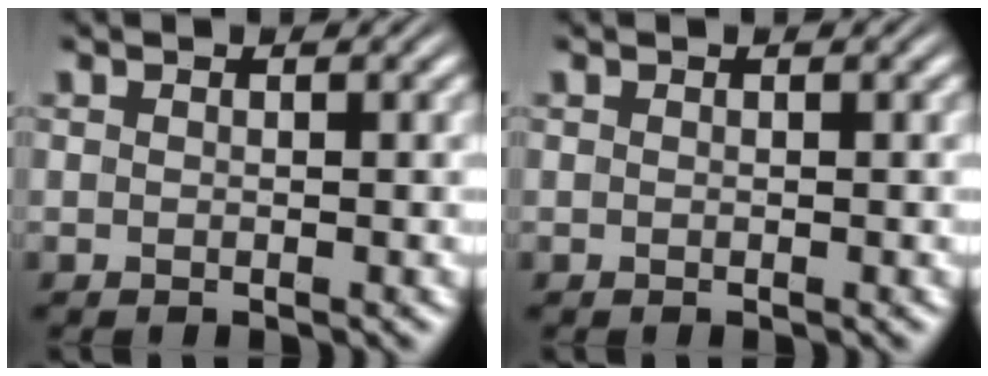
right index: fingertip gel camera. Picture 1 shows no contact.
{"total": 0.0}